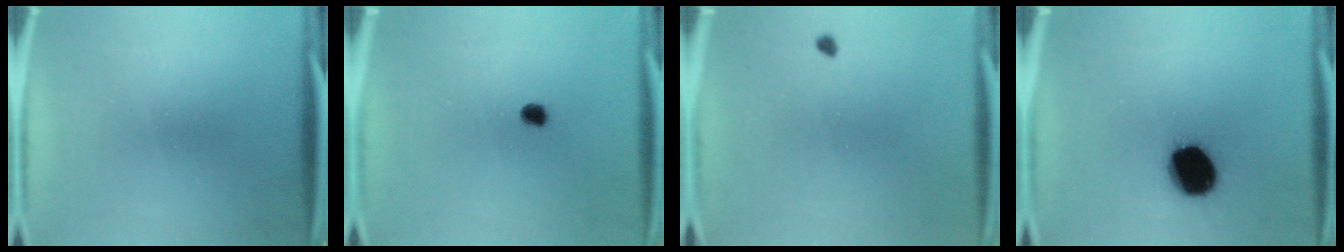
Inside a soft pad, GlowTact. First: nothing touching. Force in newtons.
{"total": 1.9}
{"total": 0.7}
{"total": 15.2}